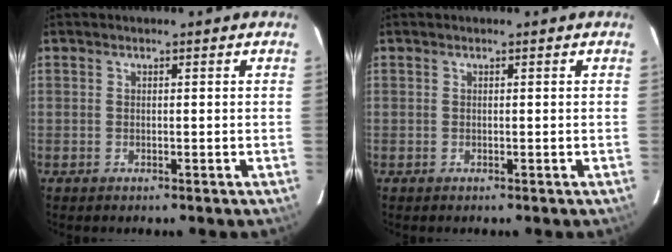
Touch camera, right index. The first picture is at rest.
{"total": 0.0}